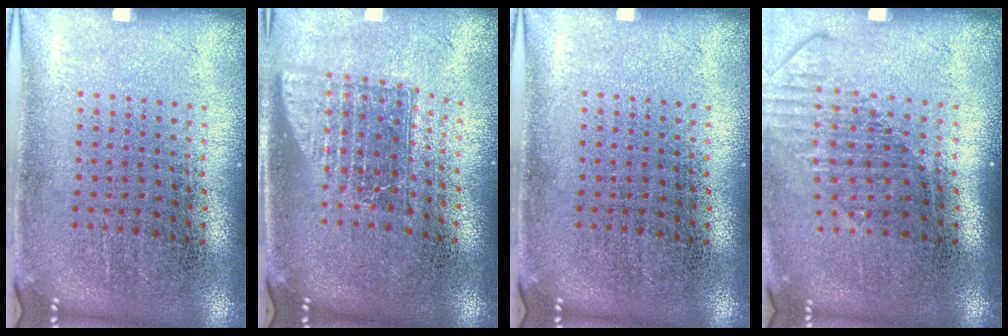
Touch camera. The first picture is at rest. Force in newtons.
{"total": 1.6, "press": 1.3, "slide": 1.0}
{"total": 0.0}
{"total": 1.5, "press": 1.1, "slide": 0.9}